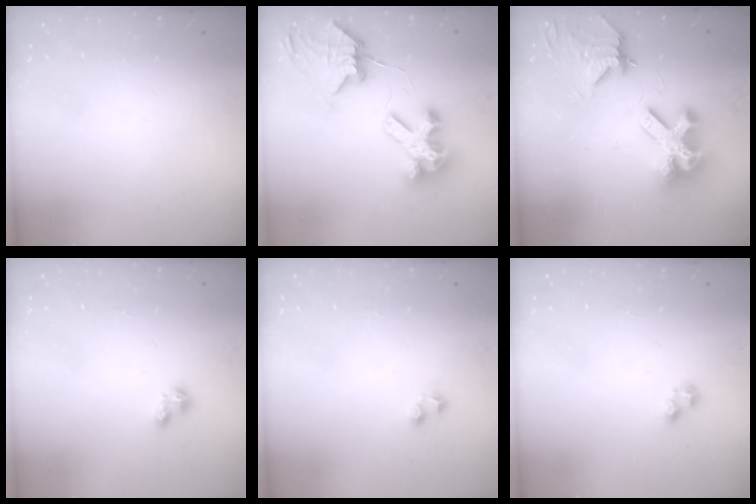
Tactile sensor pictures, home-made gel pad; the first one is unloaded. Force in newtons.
{"total": 8.3, "press": 8.3, "slide": 1.0}
{"total": 13.9, "press": 13.8, "slide": 1.6}
{"total": 1.9, "press": 1.9, "slide": 0.2}
{"total": 3.0, "press": 2.8, "slide": 1.2}
{"total": 3.0, "press": 3.0, "slide": 0.4}